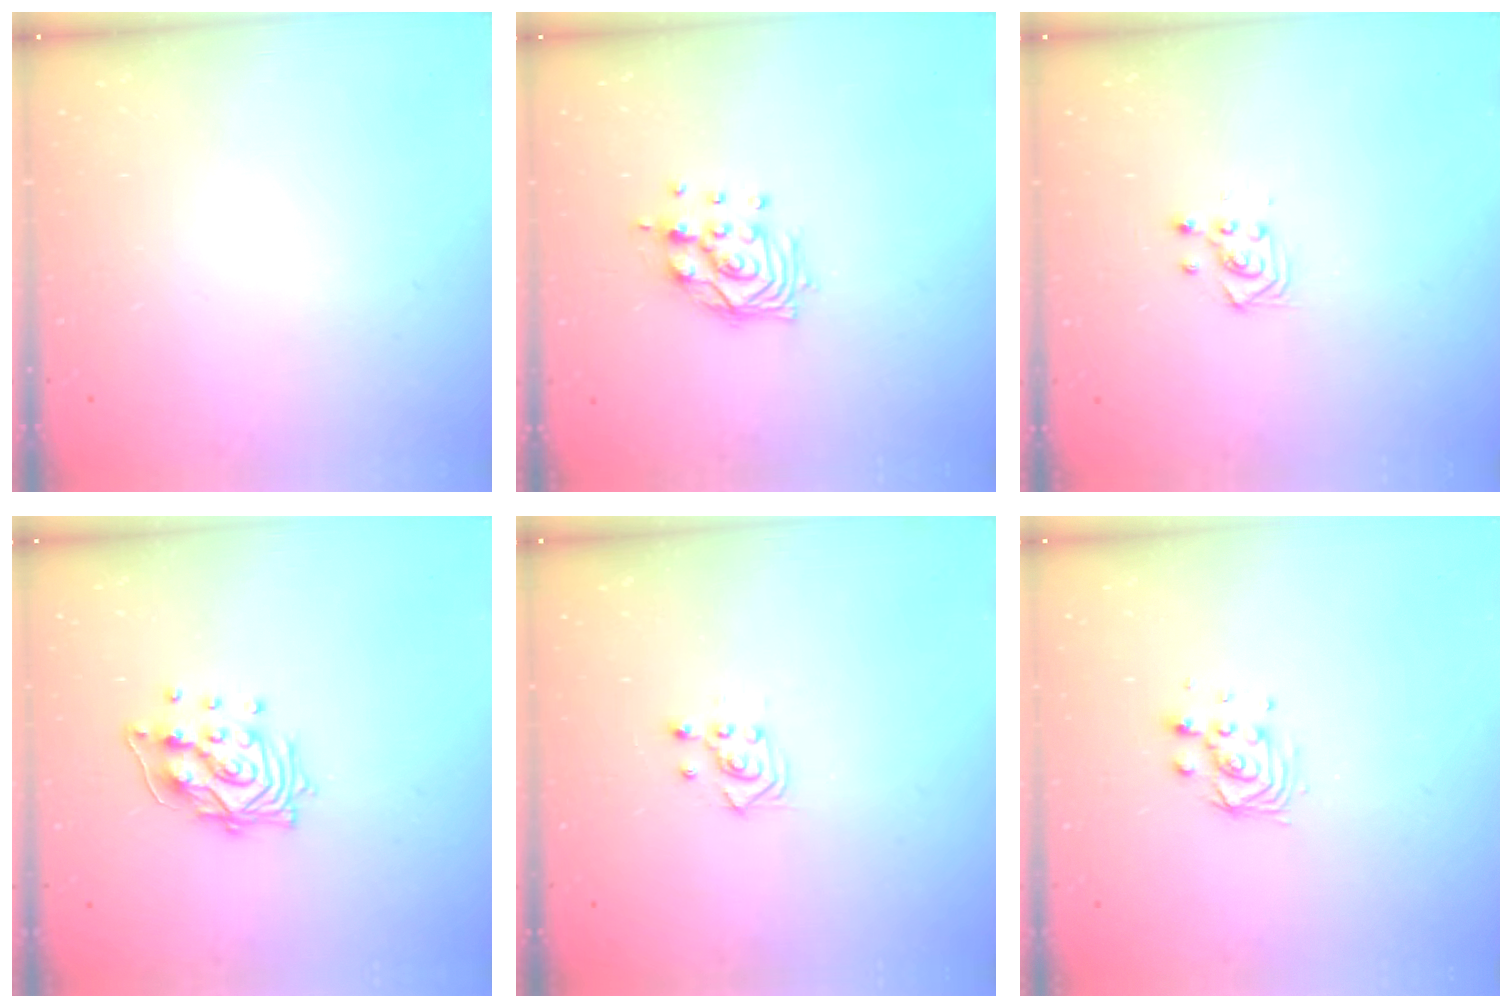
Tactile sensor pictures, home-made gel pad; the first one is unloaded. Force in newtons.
{"total": 10.7, "press": 10.6, "slide": 1.1}
{"total": 3.0, "press": 2.9, "slide": 0.8}
{"total": 12.0, "press": 12.0, "slide": 1.1}
{"total": 2.4, "press": 2.2, "slide": 0.8}
{"total": 5.9, "press": 5.9, "slide": 0.5}